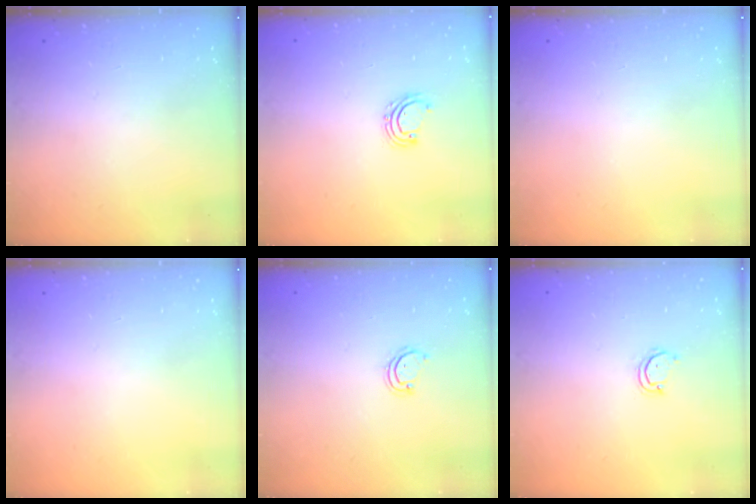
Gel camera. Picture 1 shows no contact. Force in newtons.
{"total": 3.9, "press": 3.9, "slide": 0.2}
{"total": 0.0}
{"total": 0.0}
{"total": 2.8, "press": 2.8, "slide": 0.3}
{"total": 2.9, "press": 2.9, "slide": 0.3}